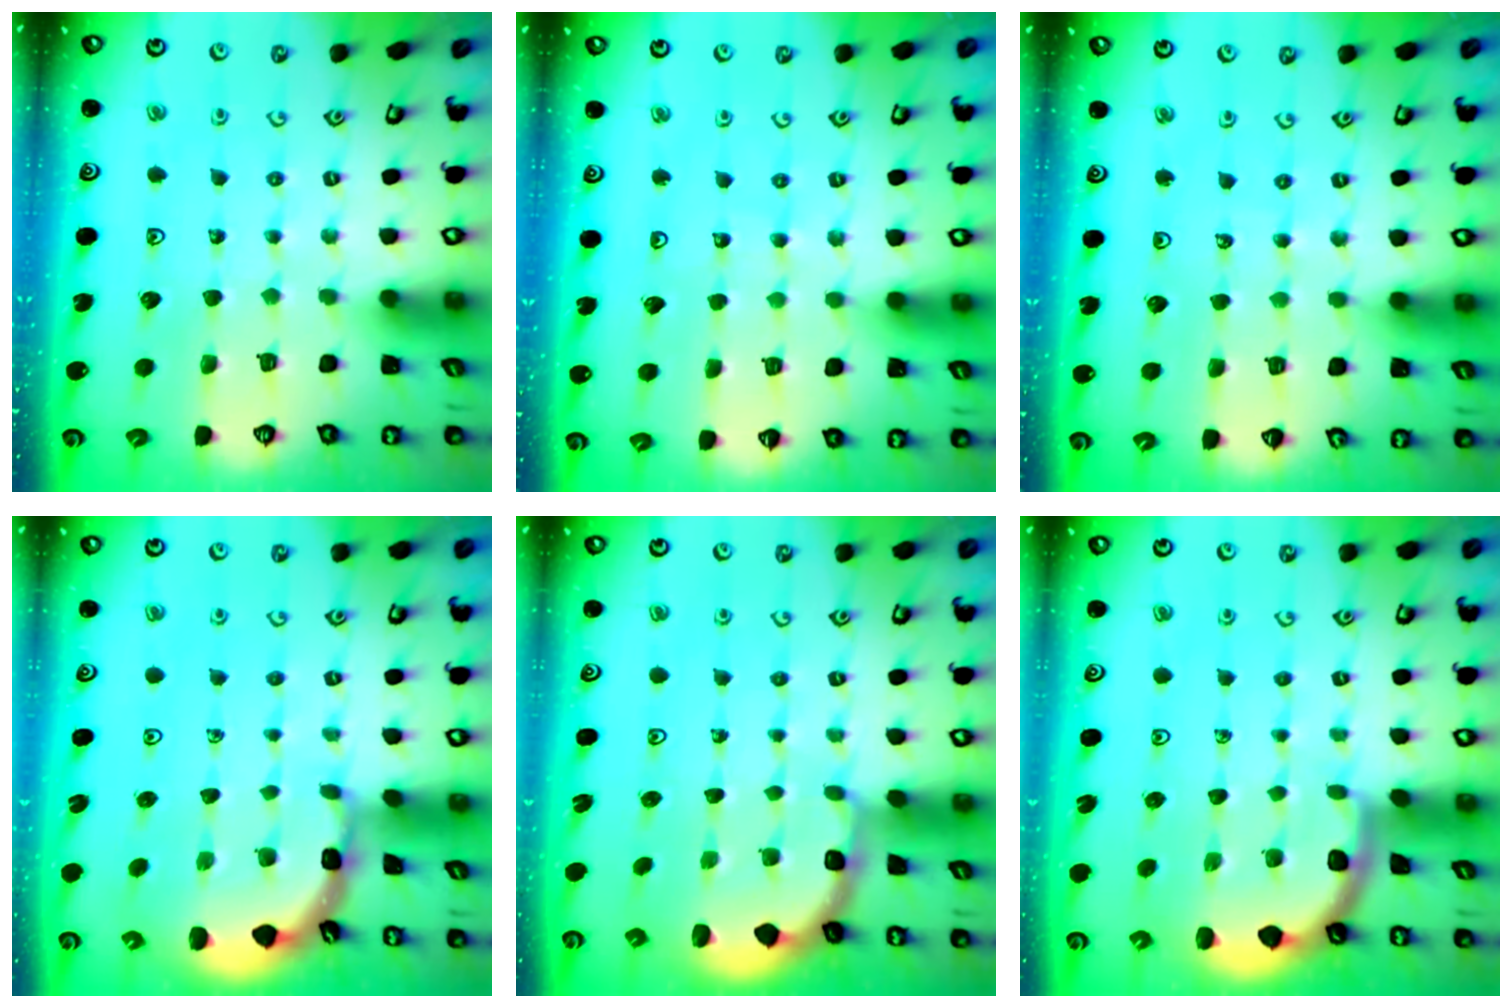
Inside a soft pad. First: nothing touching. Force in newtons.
{"total": 3.9, "press": 3.9, "slide": 0.2}
{"total": 2.6, "press": 2.6, "slide": 0.3}
{"total": 1.5, "press": 1.5, "slide": 0.1}
{"total": 1.8, "press": 1.7, "slide": 0.7}
{"total": 1.7, "press": 1.6, "slide": 0.1}